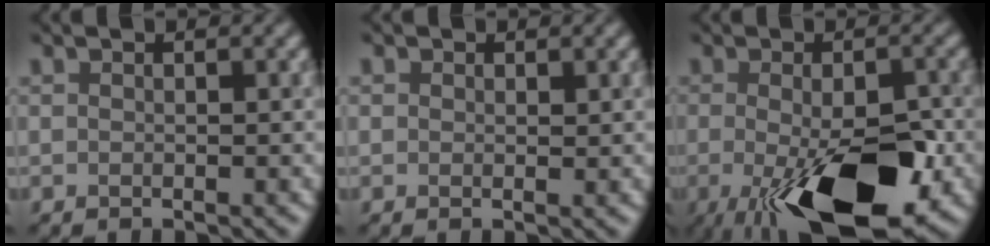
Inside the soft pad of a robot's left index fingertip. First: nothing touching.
{"total": 0.6, "force": [-0.3, 0.0, -0.4], "torque": [0.004, 0.000, 0.005]}
{"total": 12.5, "force": [-4.8, 4.6, 10.6], "torque": [-0.151, -0.012, -0.068]}